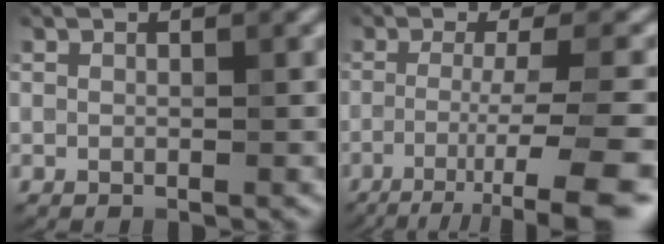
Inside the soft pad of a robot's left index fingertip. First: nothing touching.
{"total": 7.4, "force": [-3.7, 1.0, 6.3], "torque": [-0.087, 0.003, -0.066]}